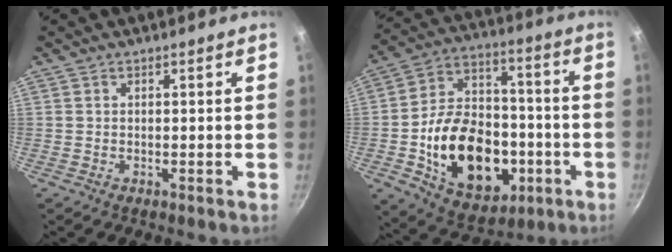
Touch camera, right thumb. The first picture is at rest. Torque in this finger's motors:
{"motor_torque": [-0.11, 1.15, 1.18, -1.12, 0.19]}